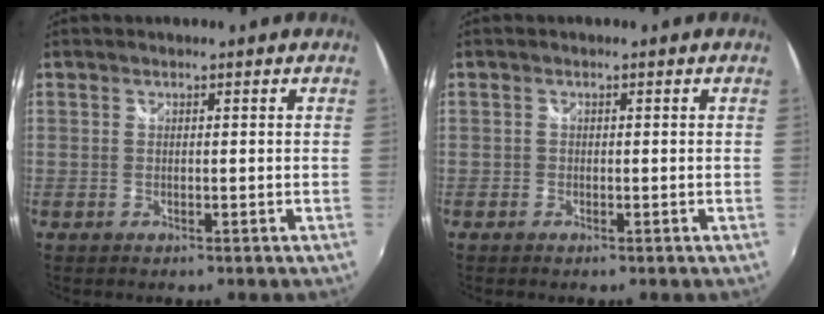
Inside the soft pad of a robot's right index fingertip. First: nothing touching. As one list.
[{"total": 0.7, "force": [-0.5, 0.5, 0.0], "torque": [-0.002, -0.002, -0.012]}]